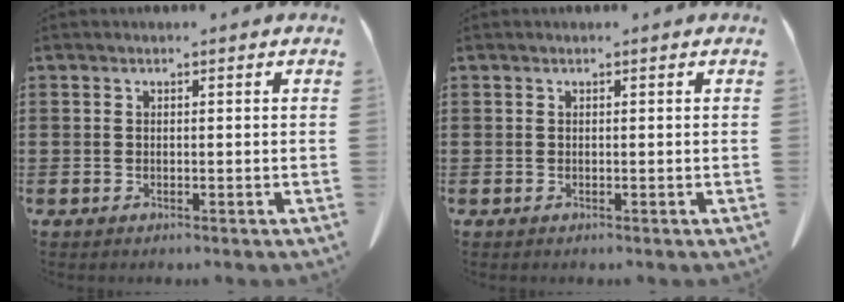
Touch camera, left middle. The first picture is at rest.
{"total": 0.0}